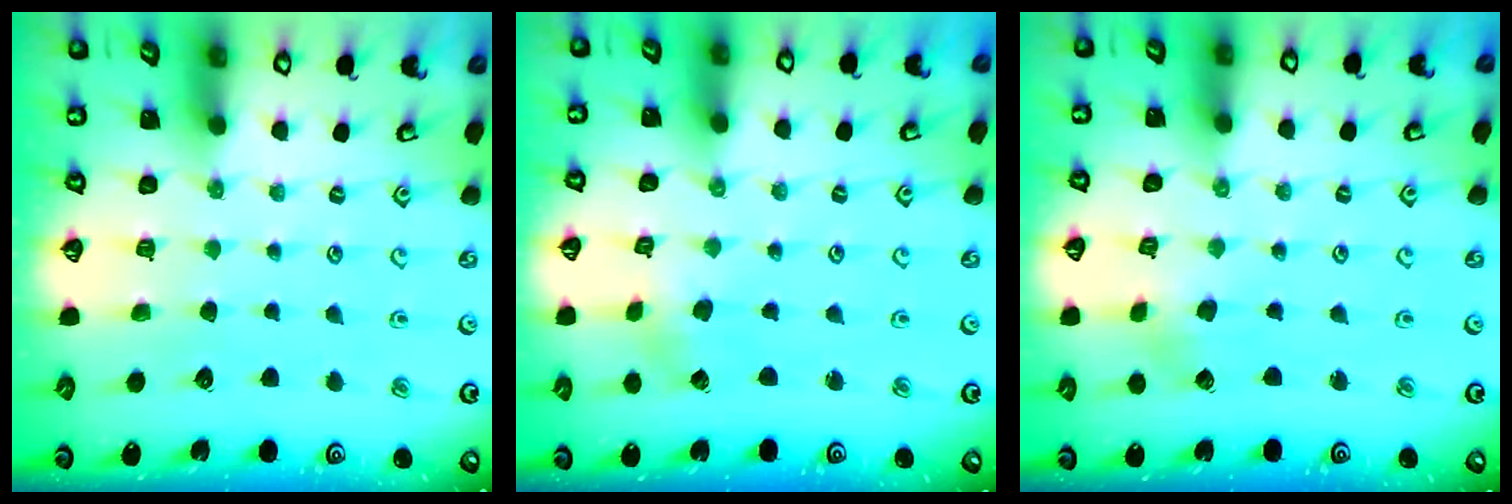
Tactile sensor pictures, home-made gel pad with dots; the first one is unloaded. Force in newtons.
{"total": 1.6, "press": 1.5, "slide": 0.2}
{"total": 2.3, "press": 2.3, "slide": 0.3}